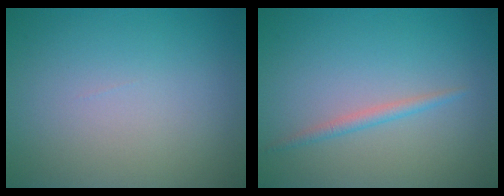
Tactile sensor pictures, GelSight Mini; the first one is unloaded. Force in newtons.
{"total": 1.2, "press": 1.2, "slide": 0.0}